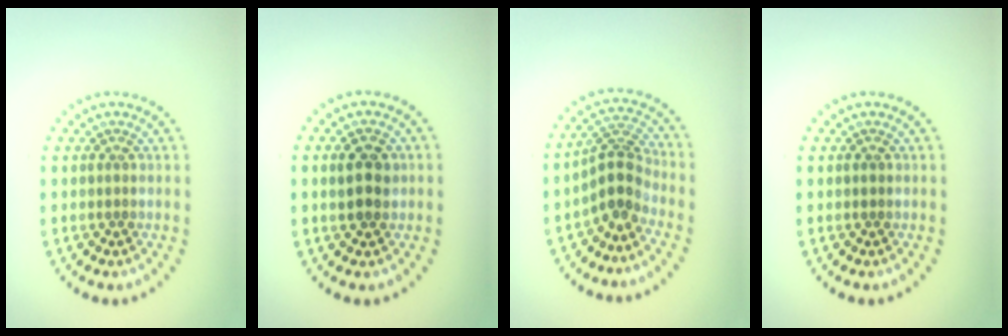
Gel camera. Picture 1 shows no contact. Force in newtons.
{"total": 2.7, "press": 2.7, "slide": 0.3}
{"total": 3.2, "press": 2.4, "slide": 2.2}
{"total": 0.7, "press": 0.7, "slide": 0.2}